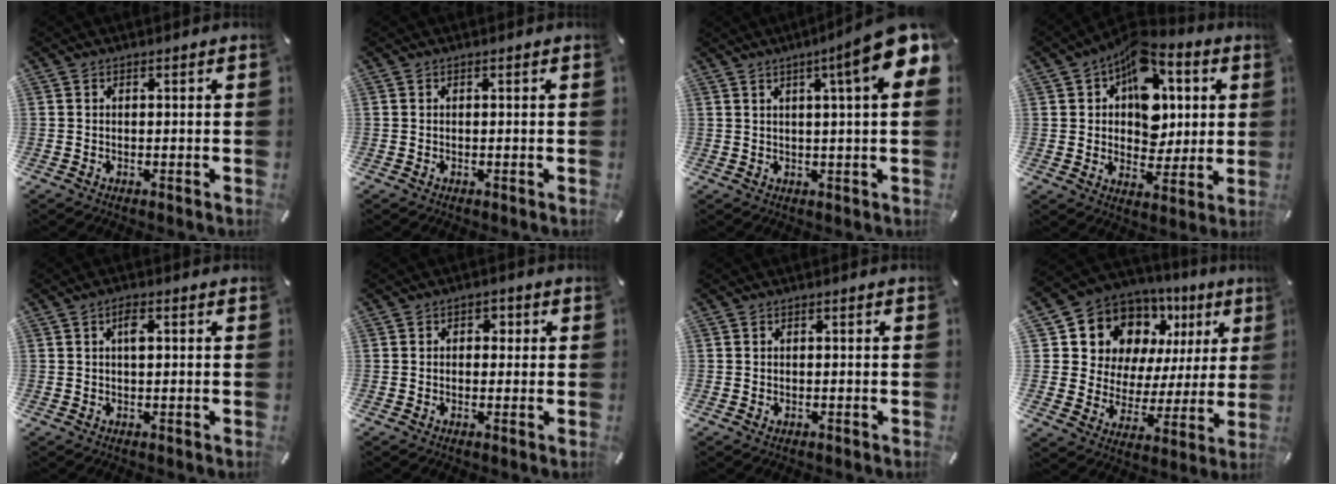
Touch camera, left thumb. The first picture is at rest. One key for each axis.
{"total": 0.0}
{"total": 12.6, "fx": 5.7, "fy": 0.9, "fz": 11.2, "tx": -0.169, "ty": -0.029, "tz": 0.085}
{"total": 15.1, "fx": 5.8, "fy": 11.0, "fz": 8.7, "tx": -0.130, "ty": -0.037, "tz": 0.107}
{"total": 3.0, "fx": 0.9, "fy": 1.1, "fz": 2.6, "tx": -0.047, "ty": 0.005, "tz": 0.010}
{"total": 2.5, "fx": -0.1, "fy": 2.0, "fz": 1.5, "tx": -0.014, "ty": 0.003, "tz": -0.010}
{"total": 0.5, "fx": -0.1, "fy": 0.5, "fz": 0.3, "tx": -0.004, "ty": 0.001, "tz": -0.003}
{"total": 13.3, "fx": 7.8, "fy": 9.9, "fz": 4.3, "tx": -0.076, "ty": -0.069, "tz": 0.142}